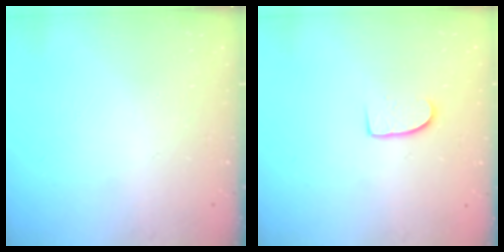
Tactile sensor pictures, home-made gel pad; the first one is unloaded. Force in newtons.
{"total": 7.3, "press": 7.3, "slide": 0.6}